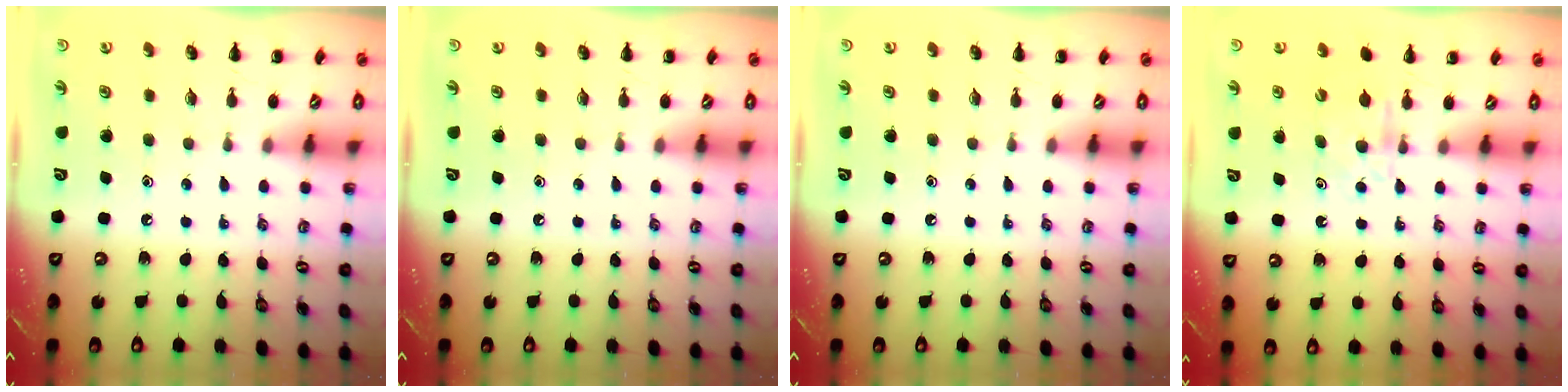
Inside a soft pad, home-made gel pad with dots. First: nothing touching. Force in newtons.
{"total": 0.0}
{"total": 0.0}
{"total": 4.9, "press": 4.7, "slide": 1.2}